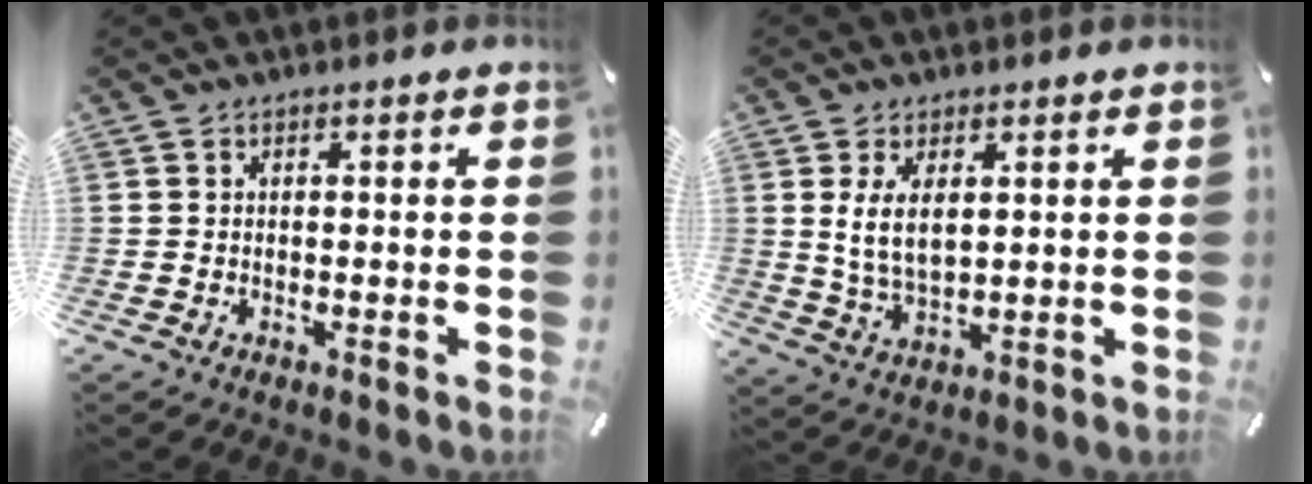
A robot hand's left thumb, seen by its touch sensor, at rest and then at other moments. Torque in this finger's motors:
{"motor_torque": [1.13, 1.07, 0.78, -0.52, 0.40]}